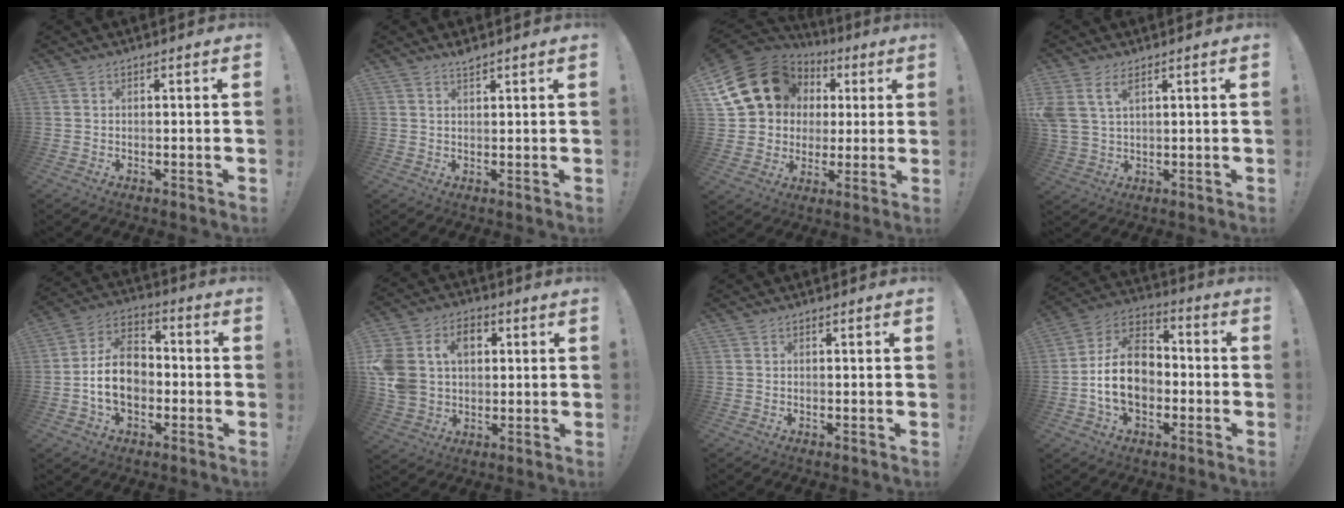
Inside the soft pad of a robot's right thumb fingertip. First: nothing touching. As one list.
[{"total": 1.9, "force": [1.7, 0.1, 0.7], "torque": [-0.007, -0.009, 0.030]}, {"total": 20.5, "force": [7.0, 16.4, 10.0], "torque": [-0.168, -0.023, 0.155]}, {"total": 5.9, "force": [3.1, 3.0, 4.1], "torque": [-0.083, -0.011, 0.062]}, {"total": 13.8, "force": [-2.2, 9.8, 9.5], "torque": [-0.166, 0.019, -0.036]}, {"total": 15.2, "force": [3.7, 11.9, 8.6], "torque": [-0.158, -0.006, 0.071]}, {"total": 0.0}, {"total": 16.8, "force": [-2.1, 12.0, 11.6], "torque": [-0.195, 0.018, -0.026]}]